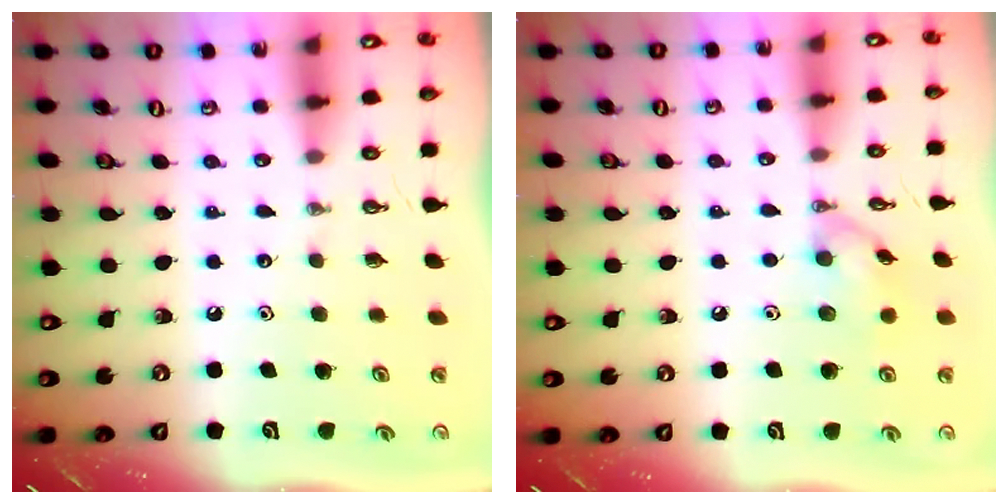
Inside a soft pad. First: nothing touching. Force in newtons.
{"total": 9.3, "press": 9.3, "slide": 0.7}